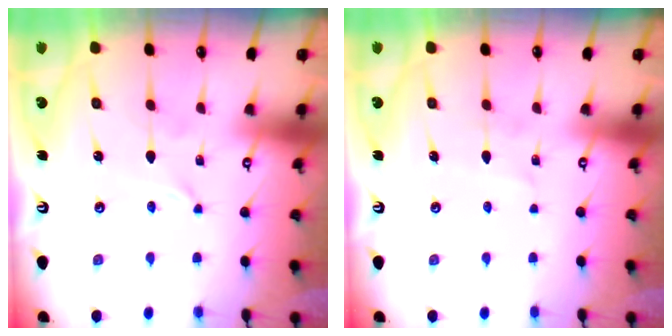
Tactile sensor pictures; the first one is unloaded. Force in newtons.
{"total": 2.0, "press": 2.0, "slide": 0.2}